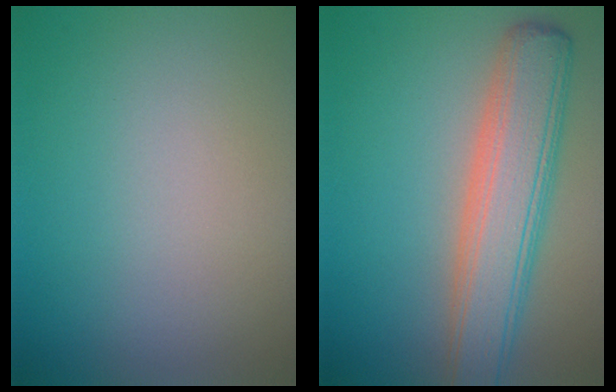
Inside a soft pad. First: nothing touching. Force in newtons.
{"total": 7.1, "press": 7.1, "slide": 0.6}